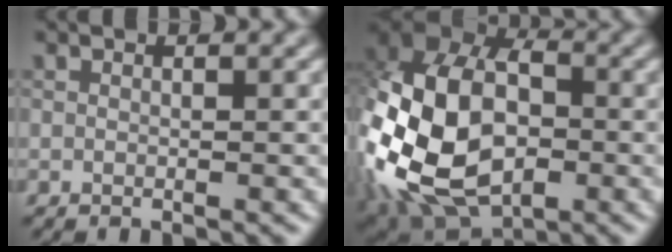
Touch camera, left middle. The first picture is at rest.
{"total": 17.3, "force": [-3.2, 11.4, 12.7], "torque": [-0.276, -0.018, -0.066]}